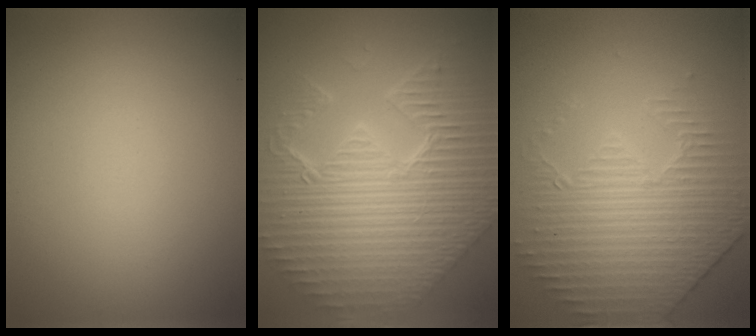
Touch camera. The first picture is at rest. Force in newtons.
{"total": 11.4, "press": 7.4, "slide": 8.7}
{"total": 4.2, "press": 3.8, "slide": 1.8}